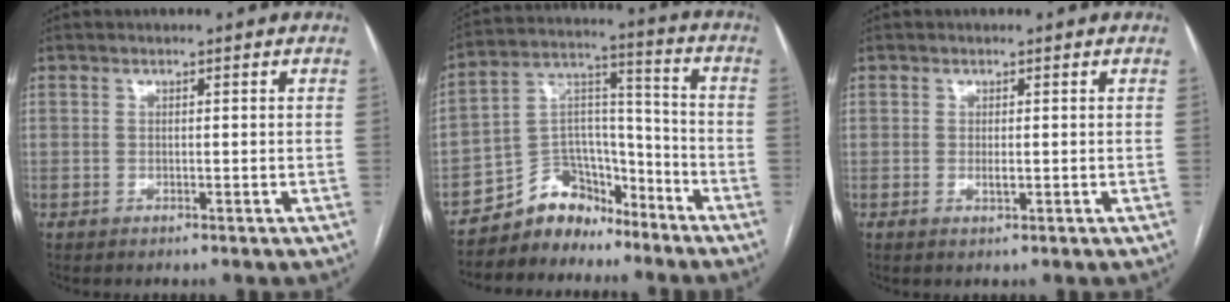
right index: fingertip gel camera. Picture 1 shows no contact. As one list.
[{"total": 9.4, "force": [-8.0, 4.9, 1.1], "torque": [-0.014, 0.066, -0.139]}, {"total": 0.8, "force": [0.0, 0.4, 0.7], "torque": [-0.013, -0.001, 0.001]}]